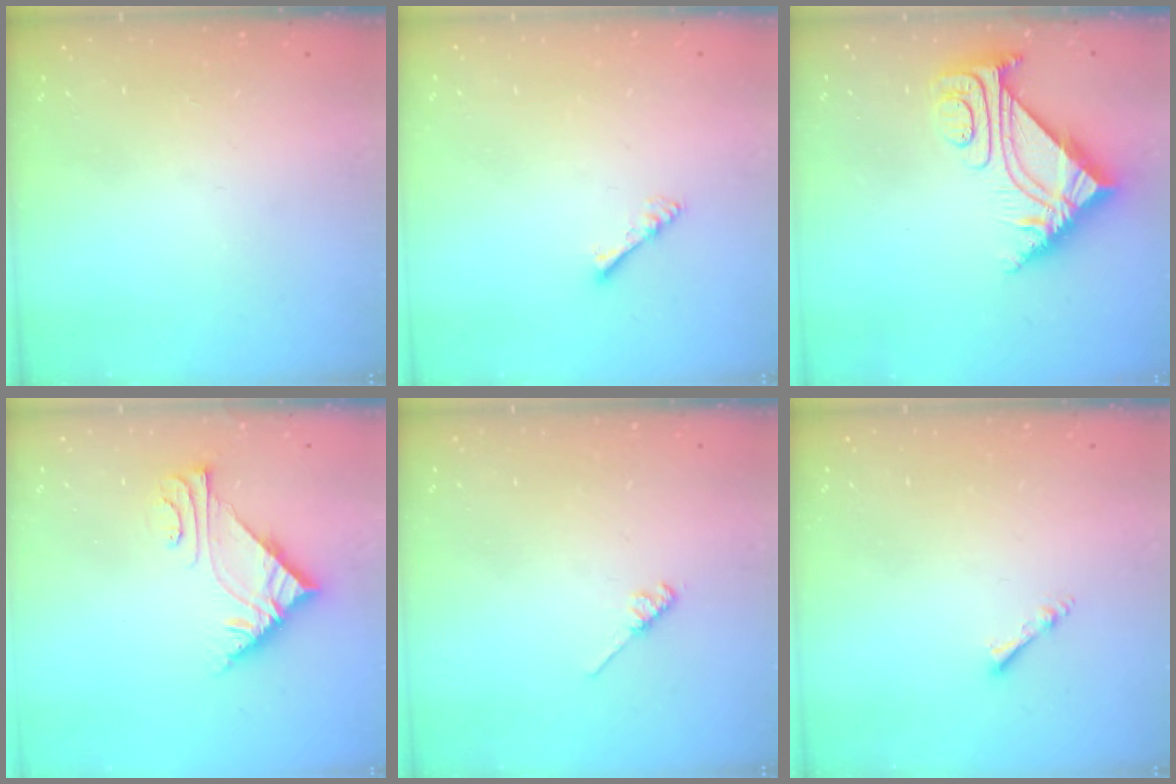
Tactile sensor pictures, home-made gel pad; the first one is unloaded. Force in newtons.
{"total": 3.5, "press": 3.5, "slide": 0.6}
{"total": 8.0, "press": 8.0, "slide": 1.0}
{"total": 7.3, "press": 7.3, "slide": 0.5}
{"total": 3.3, "press": 3.2, "slide": 0.5}
{"total": 2.2, "press": 2.1, "slide": 0.4}